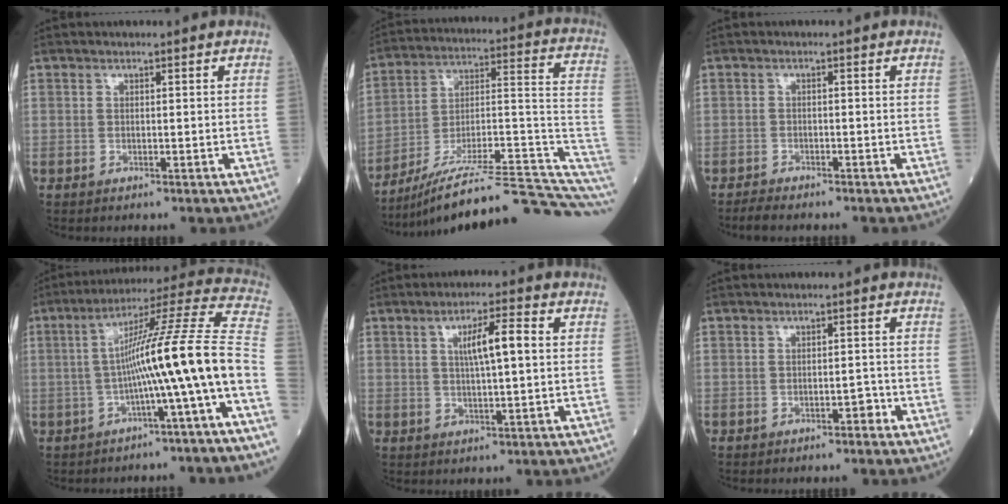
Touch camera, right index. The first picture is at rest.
{"total": 22.0, "force": [-17.0, 1.8, 13.8], "torque": [-0.148, 0.041, -0.261]}
{"total": 2.3, "force": [-2.1, 0.4, 0.8], "torque": [-0.021, -0.007, -0.036]}
{"total": 14.9, "force": [-3.4, -1.8, 14.3], "torque": [-0.214, 0.028, -0.062]}
{"total": 6.4, "force": [1.5, 0.5, 6.2], "torque": [-0.107, 0.007, 0.025]}
{"total": 1.4, "force": [-0.8, 0.6, 1.0], "torque": [-0.013, 0.002, -0.011]}